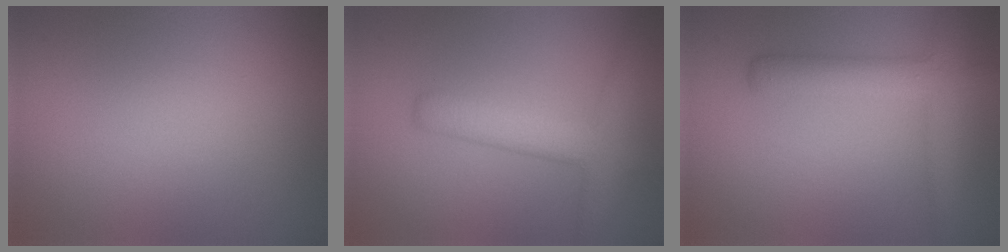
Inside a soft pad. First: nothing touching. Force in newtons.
{"total": 4.5, "press": 4.5, "slide": 0.2}
{"total": 4.2, "press": 4.2, "slide": 0.2}